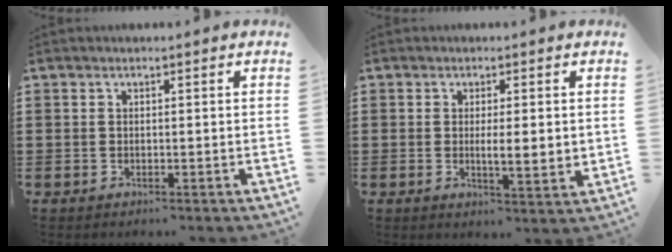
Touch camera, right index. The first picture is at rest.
{"total": 3.7, "force": [0.2, 0.7, 3.6], "torque": [-0.058, -0.002, 0.000]}